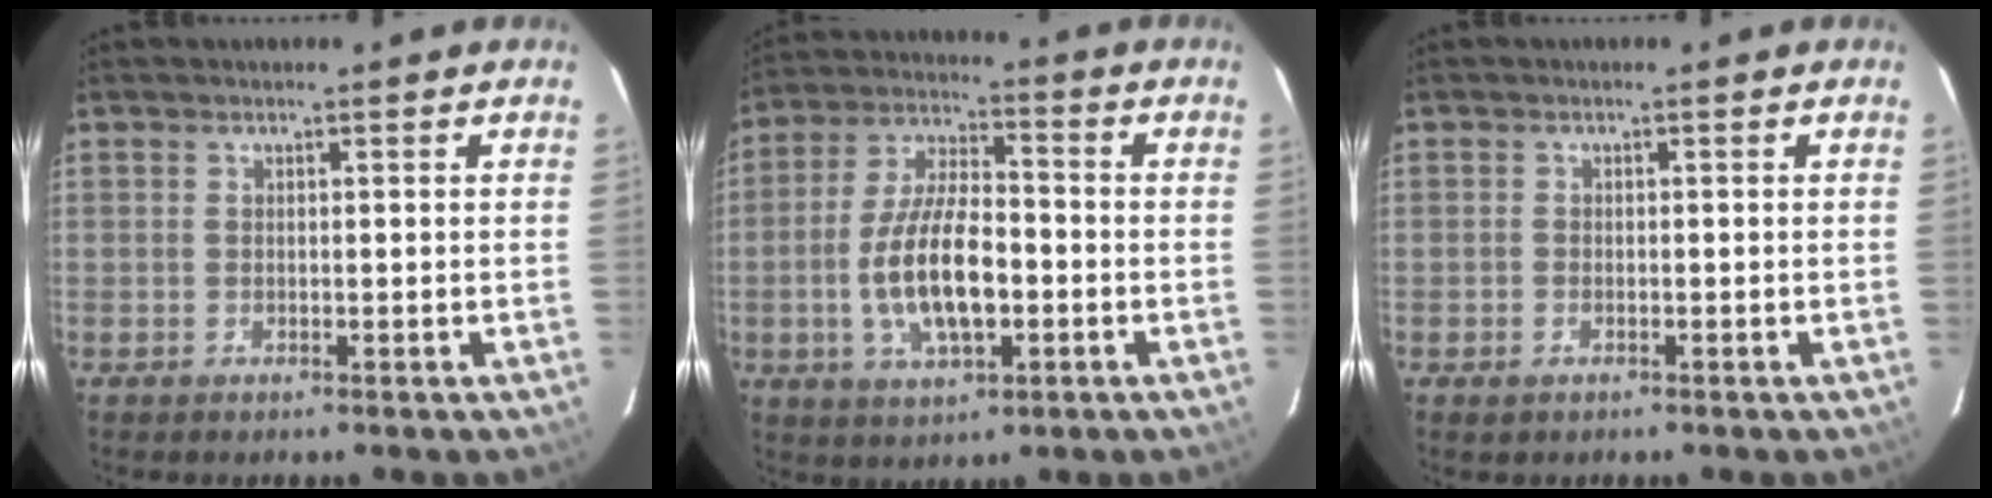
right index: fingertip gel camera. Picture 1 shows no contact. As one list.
[{"total": 13.6, "force": [-3.1, 5.4, 12.1], "torque": [-0.245, 0.001, -0.052]}, {"total": 1.3, "force": [-0.8, 0.9, 0.5], "torque": [-0.011, -0.001, -0.014]}]